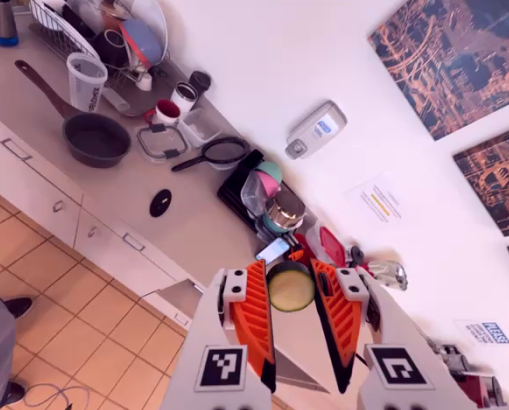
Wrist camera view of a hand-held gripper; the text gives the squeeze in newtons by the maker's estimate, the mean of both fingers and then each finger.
{"total": 8.1, "left": 7.8, "right": 8.4}